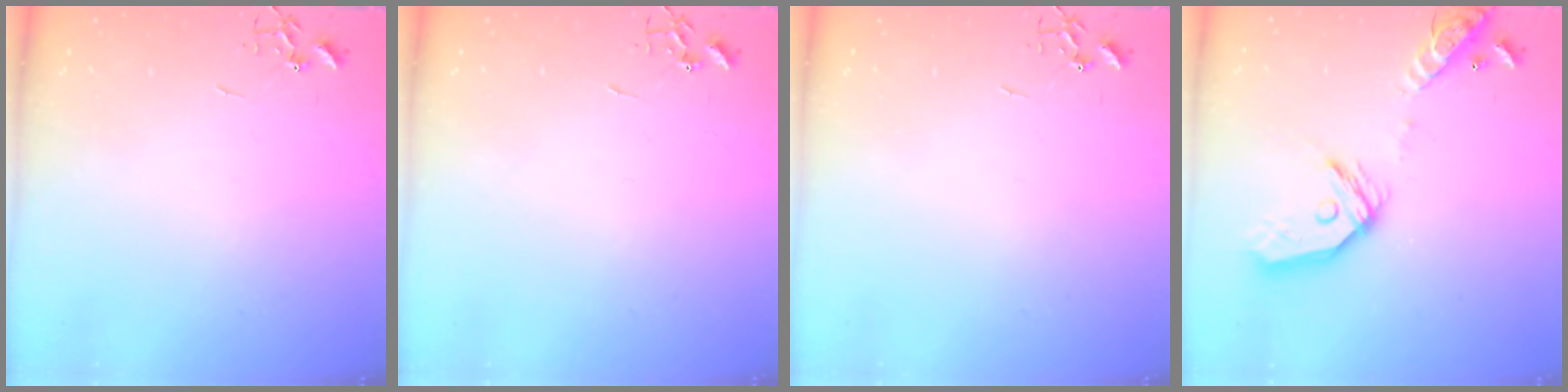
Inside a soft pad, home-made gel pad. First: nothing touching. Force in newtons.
{"total": 0.0}
{"total": 0.0}
{"total": 17.2, "press": 17.0, "slide": 2.2}